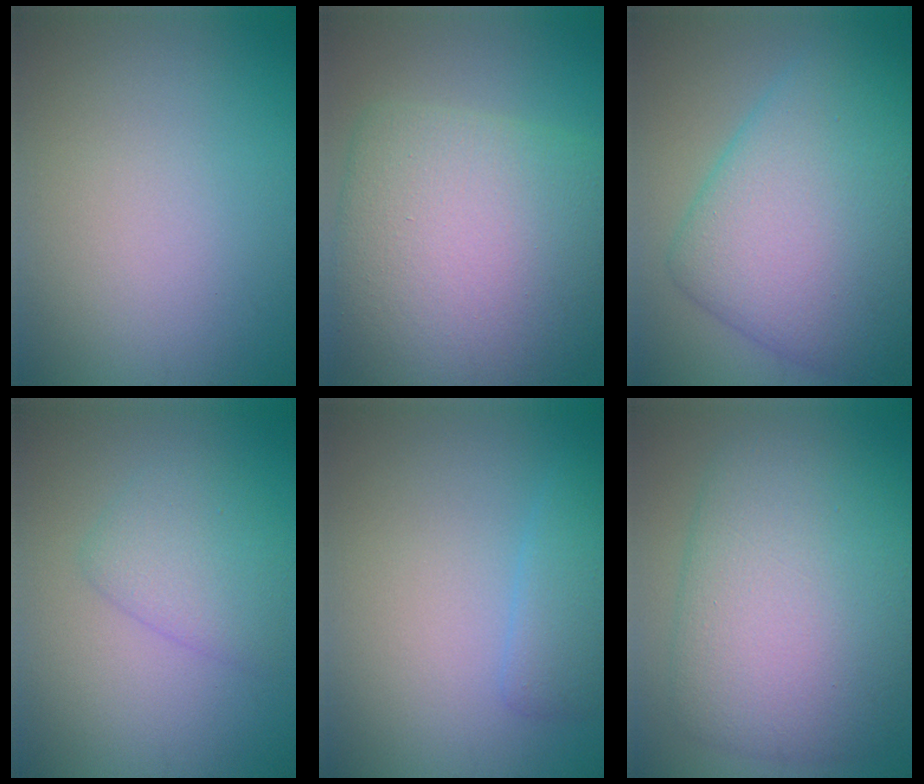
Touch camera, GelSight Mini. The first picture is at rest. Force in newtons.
{"total": 11.8, "press": 11.8, "slide": 0.3}
{"total": 10.8, "press": 10.8, "slide": 0.1}
{"total": 3.1, "press": 3.0, "slide": 0.3}
{"total": 2.2, "press": 2.2, "slide": 0.1}
{"total": 9.6, "press": 9.6, "slide": 0.6}